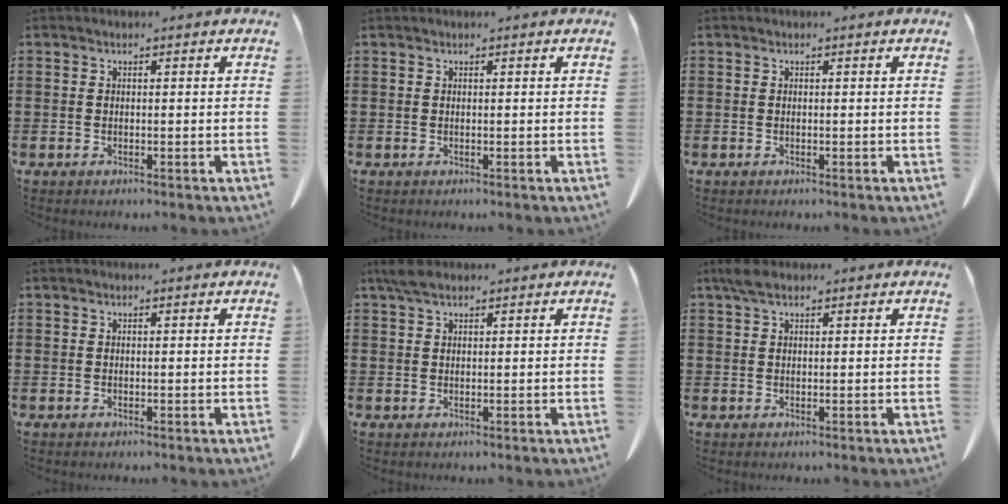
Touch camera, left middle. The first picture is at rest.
{"total": 0.0}
{"total": 0.0}
{"total": 0.0}
{"total": 2.5, "force": [1.6, 1.0, 1.7], "torque": [-0.038, 0.004, 0.030]}
{"total": 2.1, "force": [1.3, 0.8, 1.4], "torque": [-0.031, 0.004, 0.024]}